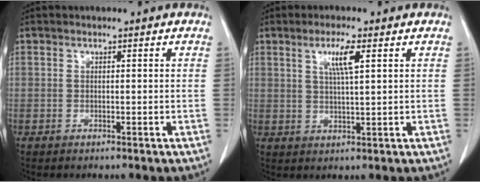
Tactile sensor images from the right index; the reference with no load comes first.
{"total": 4.7, "force": [2.0, 0.1, 4.2], "torque": [-0.079, 0.000, 0.036]}